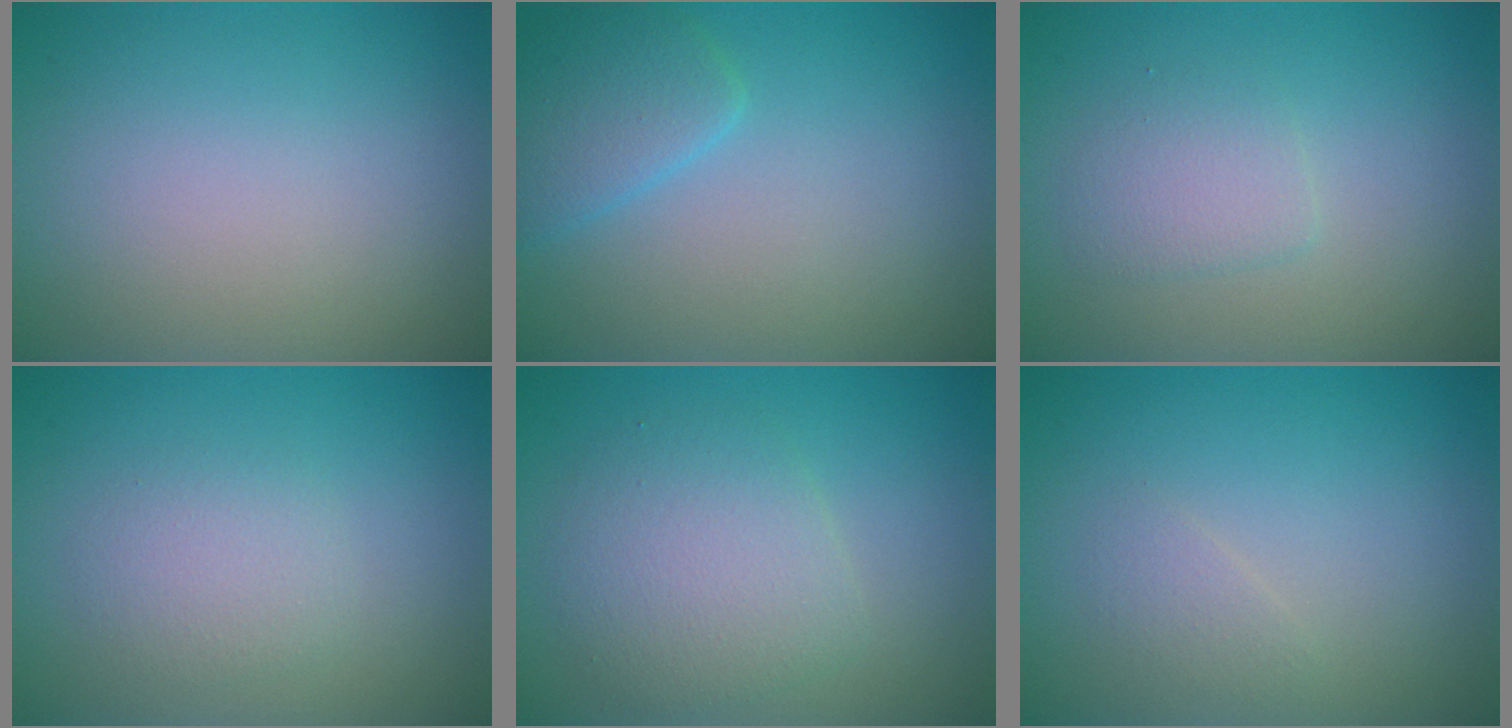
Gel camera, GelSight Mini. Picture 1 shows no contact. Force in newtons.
{"total": 2.9, "press": 2.9, "slide": 0.2}
{"total": 1.9, "press": 1.9, "slide": 0.1}
{"total": 2.0, "press": 2.0, "slide": 0.0}
{"total": 4.1, "press": 4.1, "slide": 0.0}
{"total": 1.0, "press": 1.0, "slide": 0.1}